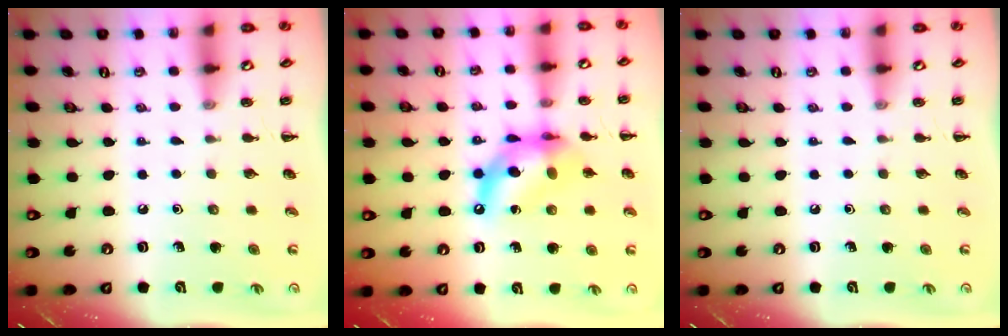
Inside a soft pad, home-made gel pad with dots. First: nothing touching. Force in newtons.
{"total": 12.6, "press": 12.1, "slide": 3.4}
{"total": 0.0}